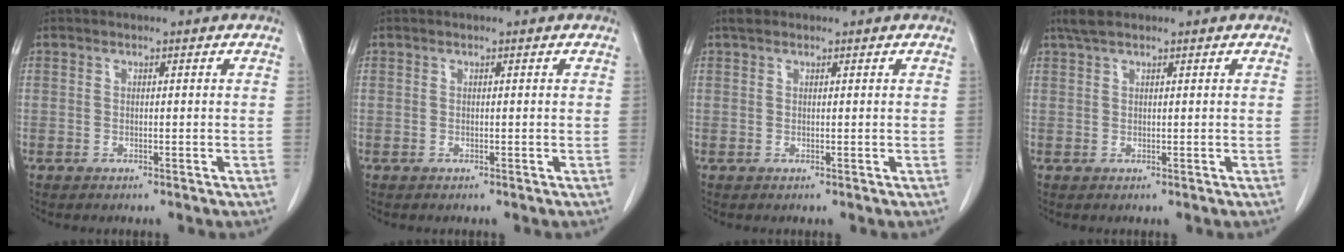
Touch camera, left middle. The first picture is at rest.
{"total": 0.0}
{"total": 1.1, "force": [0.8, 0.6, 0.4], "torque": [-0.011, 0.013, 0.013]}
{"total": 2.5, "force": [1.9, 0.7, 1.5], "torque": [-0.035, 0.016, 0.039]}